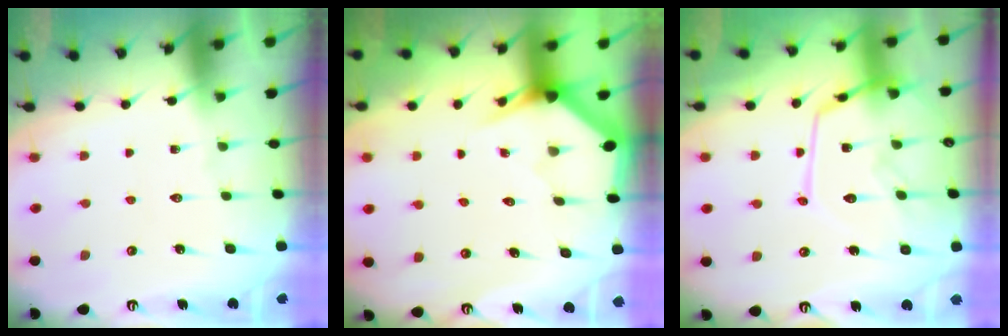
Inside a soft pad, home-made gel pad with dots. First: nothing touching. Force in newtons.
{"total": 3.2, "press": 3.2, "slide": 0.1}
{"total": 15.3, "press": 15.2, "slide": 1.3}